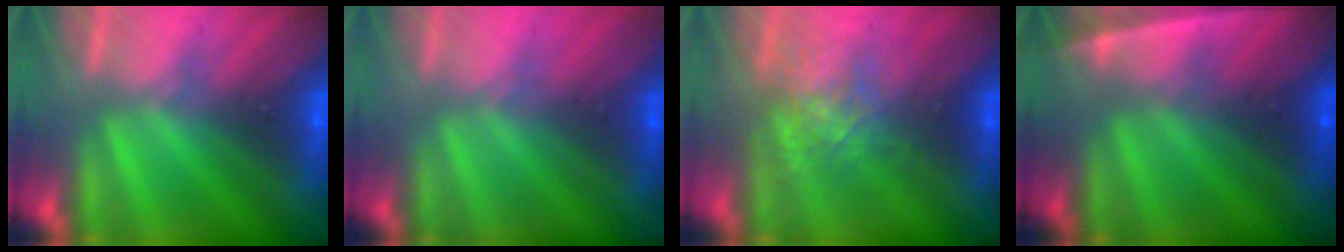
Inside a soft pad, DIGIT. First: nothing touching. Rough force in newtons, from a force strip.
{"total": 2.3}
{"total": 2.6}
{"total": 2.6}